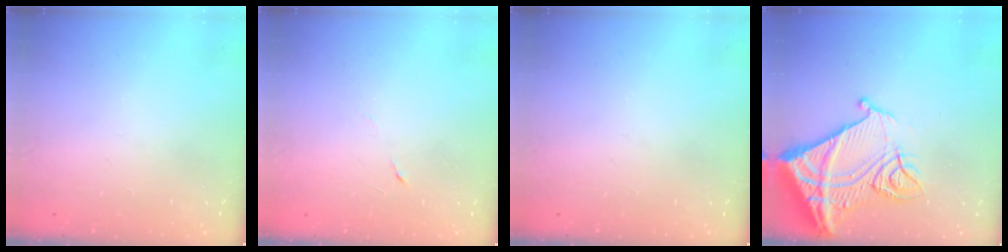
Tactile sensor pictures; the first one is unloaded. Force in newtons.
{"total": 2.9, "press": 2.7, "slide": 1.0}
{"total": 0.0}
{"total": 18.9, "press": 18.7, "slide": 2.3}